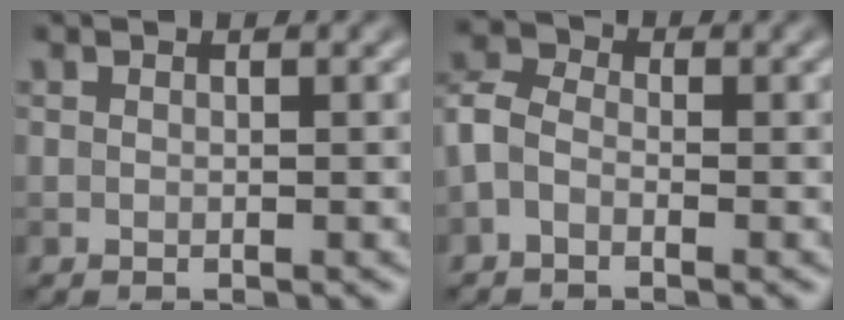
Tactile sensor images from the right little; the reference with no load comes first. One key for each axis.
{"total": 2.7, "fx": -1.2, "fy": 1.7, "fz": 1.7, "tx": -0.042, "ty": 0.009, "tz": -0.038}